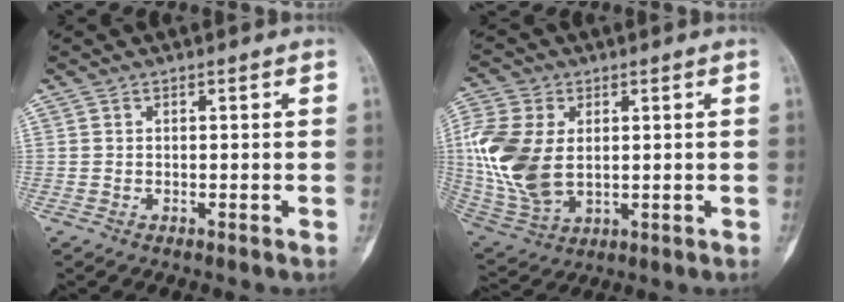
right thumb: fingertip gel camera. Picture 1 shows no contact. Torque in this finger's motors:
{"motor_torque": [1.40, 2.09, 1.90, 0.28, 0.61]}